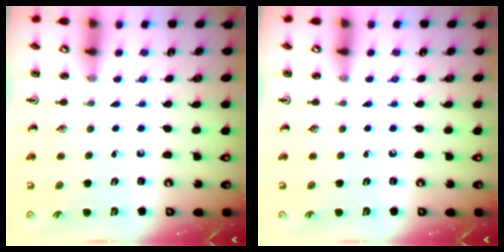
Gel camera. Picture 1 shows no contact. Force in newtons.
{"total": 0.0}